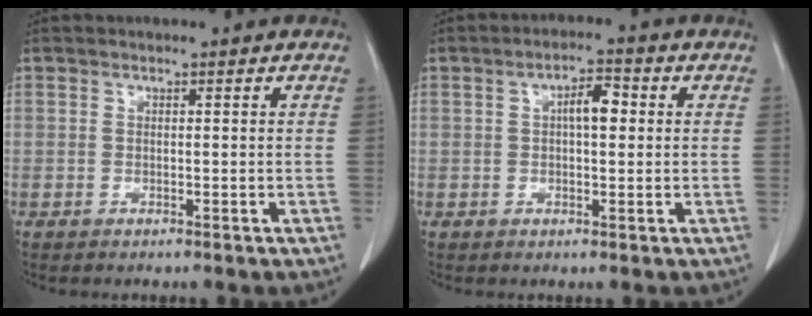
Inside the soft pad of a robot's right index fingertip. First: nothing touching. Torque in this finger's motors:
{"motor_torque": [0.63, 0.40, 0.21, 0.08]}